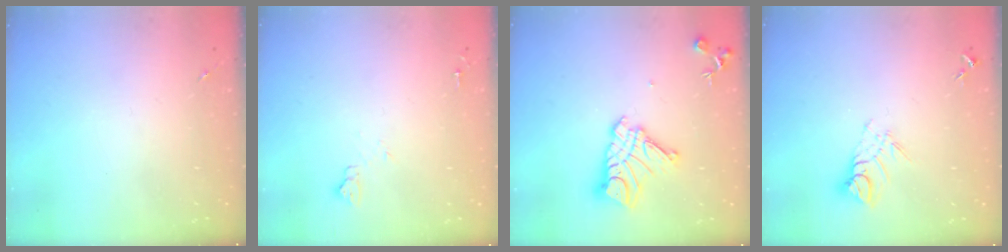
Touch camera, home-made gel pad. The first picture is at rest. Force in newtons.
{"total": 5.4, "press": 5.4, "slide": 0.7}
{"total": 13.7, "press": 13.6, "slide": 1.2}
{"total": 7.9, "press": 7.9, "slide": 0.5}